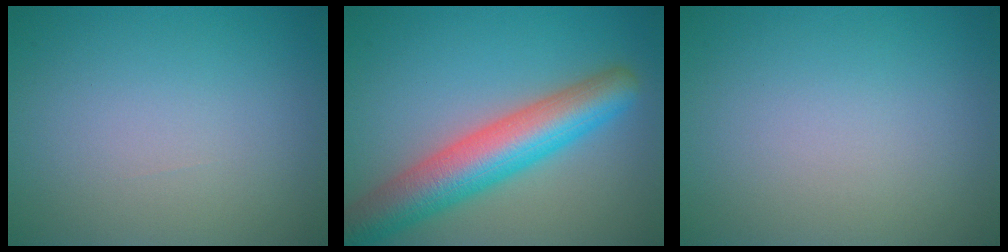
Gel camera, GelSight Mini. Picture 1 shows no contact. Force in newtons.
{"total": 8.2, "press": 8.2, "slide": 0.3}
{"total": 0.0}